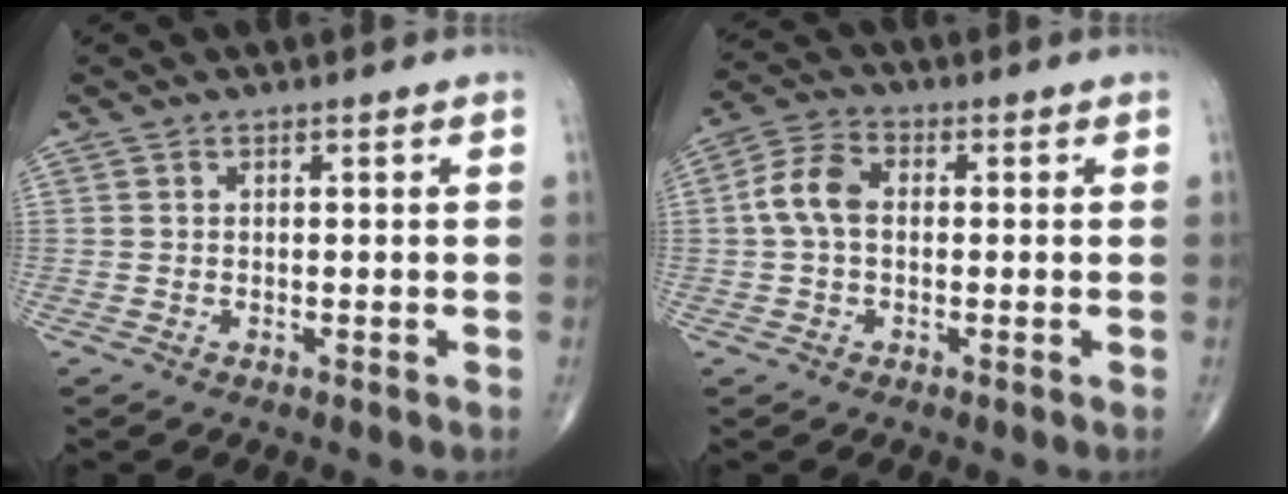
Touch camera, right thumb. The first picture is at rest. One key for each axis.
{"total": 6.6, "fx": 0.2, "fy": 4.3, "fz": 5.1, "tx": -0.104, "ty": 0.021, "tz": -0.005}